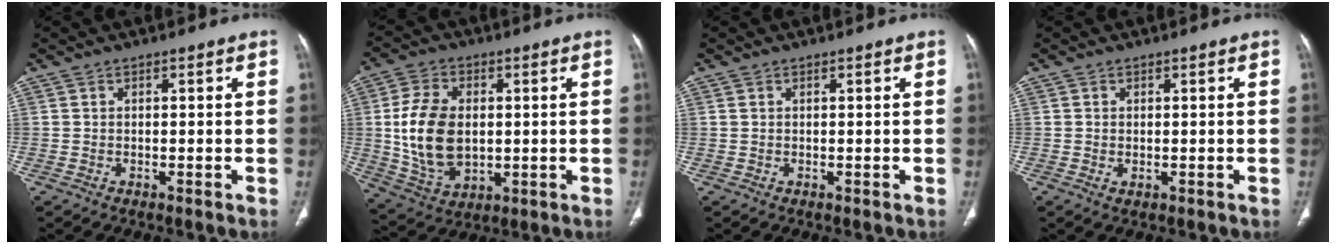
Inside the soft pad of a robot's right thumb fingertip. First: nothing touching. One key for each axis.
{"total": 14.6, "fx": 0.4, "fy": 9.5, "fz": 11.0, "tx": -0.200, "ty": -0.005, "tz": 0.021}
{"total": 0.0}
{"total": 1.0, "fx": -0.2, "fy": 0.7, "fz": 0.7, "tx": -0.014, "ty": 0.000, "tz": 0.001}